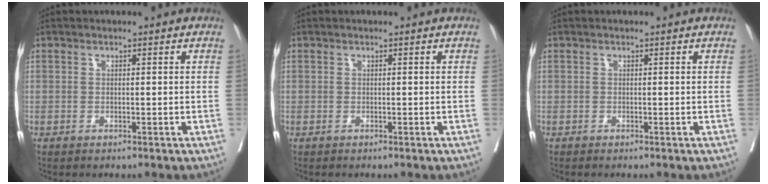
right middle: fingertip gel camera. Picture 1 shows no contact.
{"total": 0.0}
{"total": 0.0}